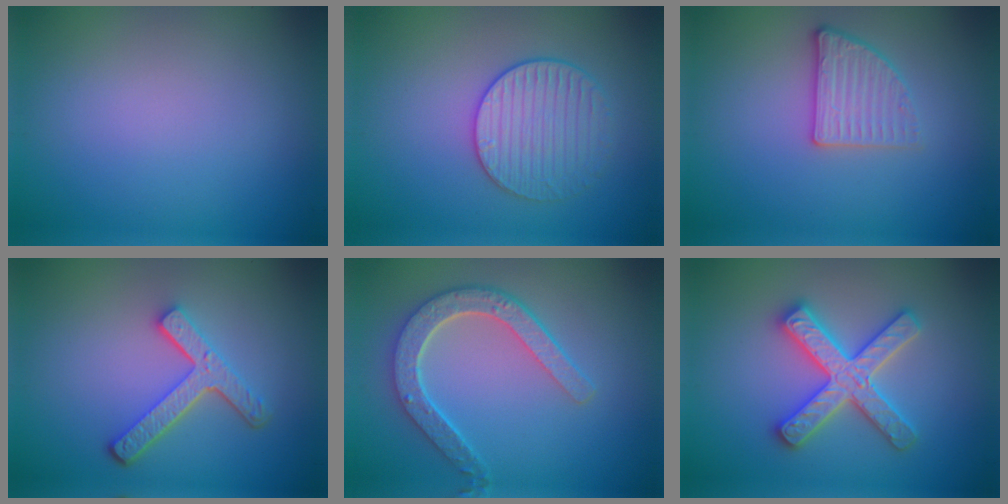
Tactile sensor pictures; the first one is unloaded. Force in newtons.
{"total": 3.2, "press": 3.2, "slide": 0.3}
{"total": 2.6, "press": 2.4, "slide": 1.0}
{"total": 4.3, "press": 3.3, "slide": 2.8}
{"total": 4.9, "press": 3.9, "slide": 3.0}
{"total": 5.0, "press": 4.9, "slide": 0.9}